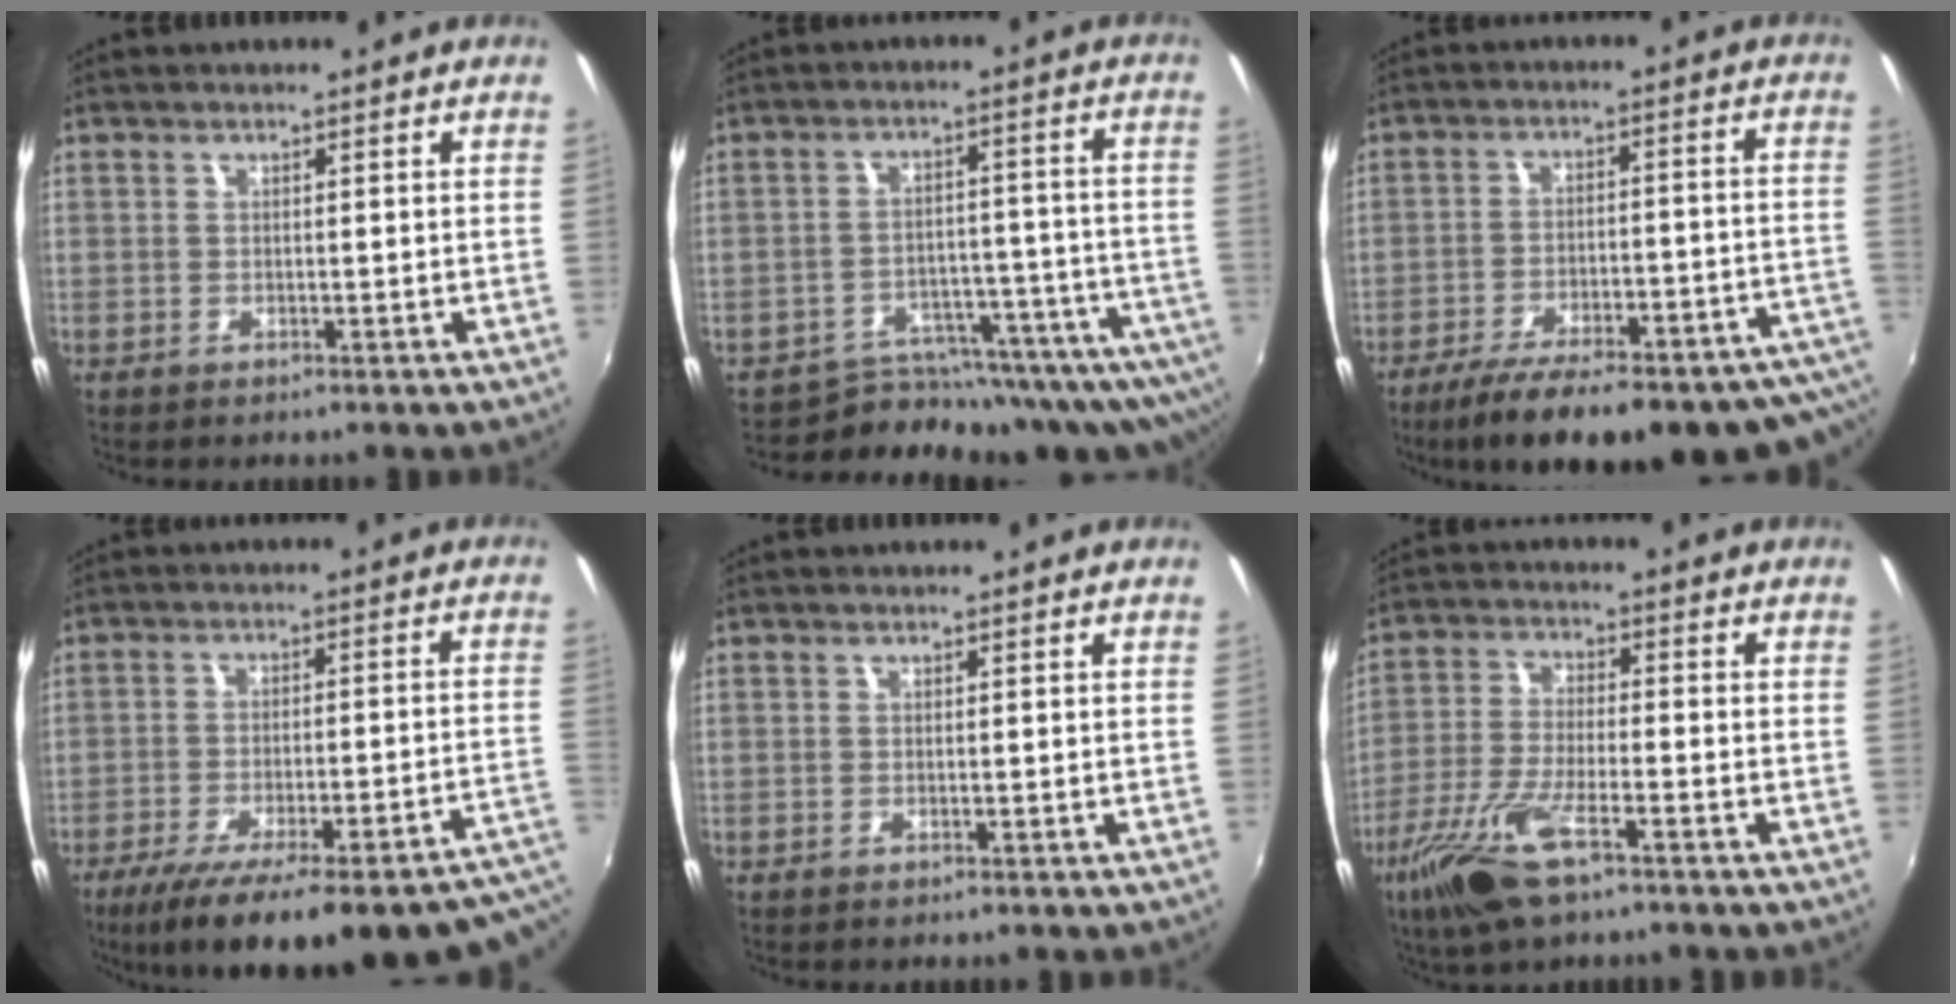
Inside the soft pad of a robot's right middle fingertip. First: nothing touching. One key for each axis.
{"total": 14.5, "fx": -12.5, "fy": 4.9, "fz": 5.5, "tx": -0.082, "ty": -0.013, "tz": -0.167}
{"total": 25.8, "fx": -20.7, "fy": 6.8, "fz": 13.9, "tx": -0.198, "ty": -0.033, "tz": -0.271}
{"total": 28.3, "fx": -21.1, "fy": 6.5, "fz": 17.7, "tx": -0.239, "ty": -0.038, "tz": -0.279}
{"total": 0.0}
{"total": 12.2, "fx": -7.2, "fy": 3.4, "fz": 9.2, "tx": -0.205, "ty": -0.025, "tz": -0.141}